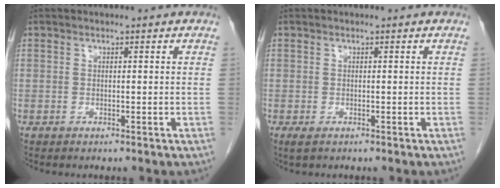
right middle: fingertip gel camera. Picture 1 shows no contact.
{"total": 1.0, "force": [-0.6, 0.4, 0.7], "torque": [-0.014, -0.002, -0.004]}